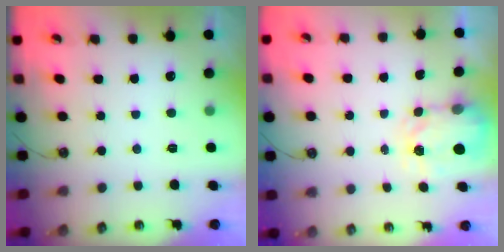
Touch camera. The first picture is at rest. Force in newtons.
{"total": 3.4, "press": 3.4, "slide": 0.4}